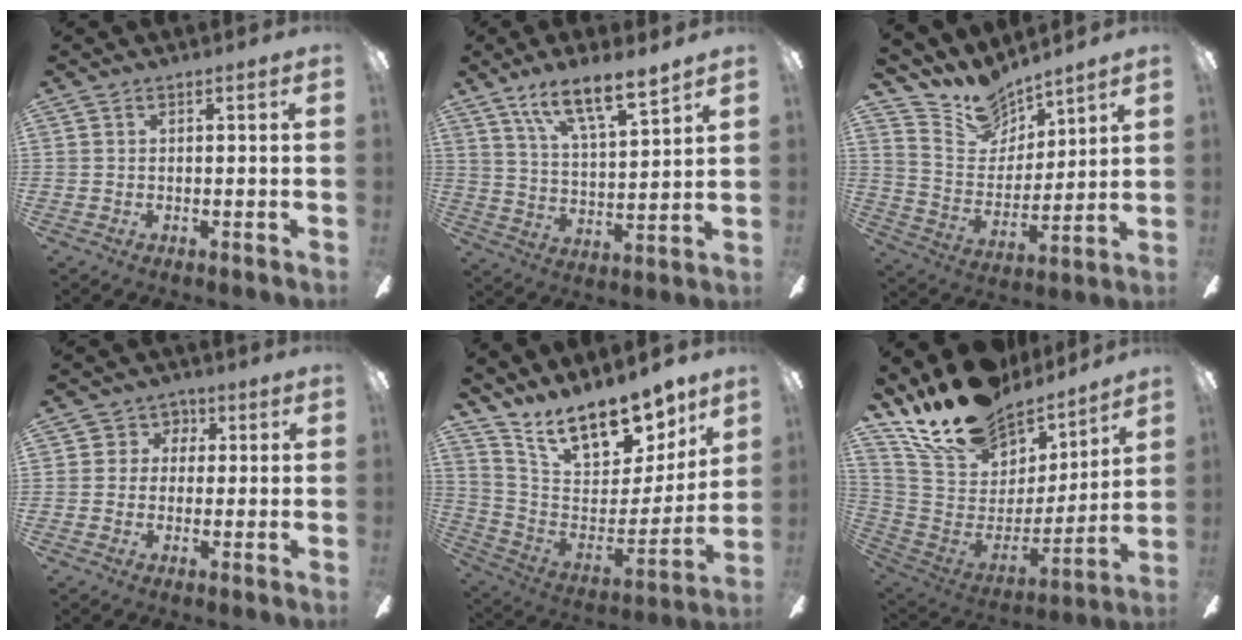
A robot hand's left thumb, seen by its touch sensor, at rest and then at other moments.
{"total": 11.9, "force": [9.6, 2.7, 6.5], "torque": [-0.116, -0.055, 0.169]}
{"total": 11.2, "force": [9.9, 4.9, 1.5], "torque": [-0.052, -0.080, 0.188]}
{"total": 4.3, "force": [0.3, 4.2, 0.7], "torque": [-0.011, 0.006, 0.000]}
{"total": 16.4, "force": [13.5, 6.8, 6.3], "torque": [-0.105, -0.110, 0.242]}
{"total": 20.7, "force": [17.3, 9.3, 6.7], "torque": [-0.133, -0.127, 0.323]}